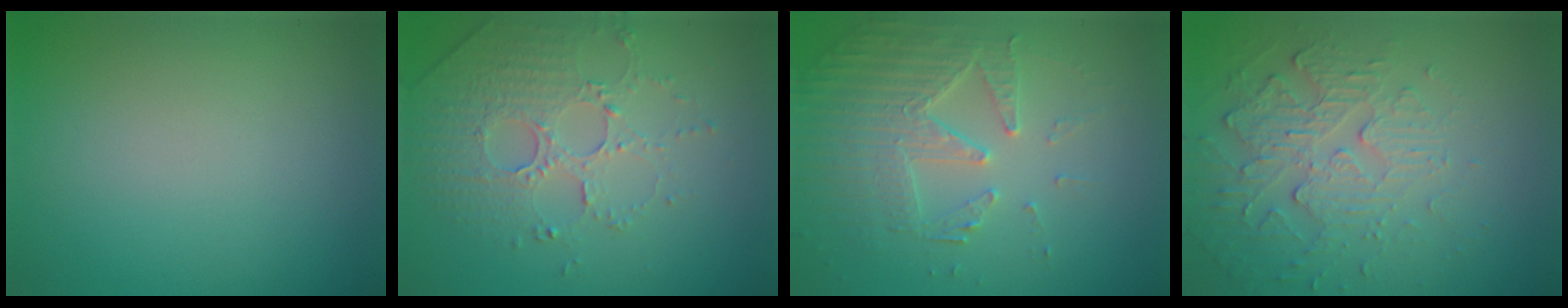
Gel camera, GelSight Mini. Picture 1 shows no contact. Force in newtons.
{"total": 5.1, "press": 3.5, "slide": 3.7}
{"total": 4.2, "press": 3.9, "slide": 1.6}
{"total": 4.9, "press": 3.3, "slide": 3.6}